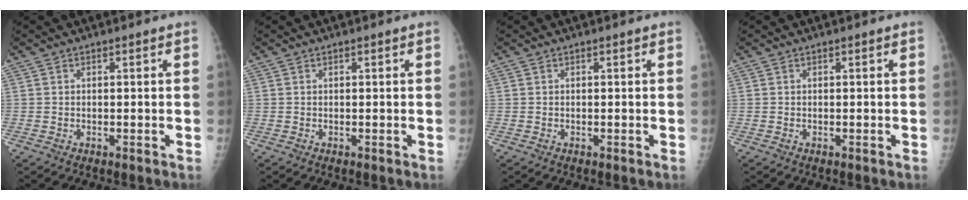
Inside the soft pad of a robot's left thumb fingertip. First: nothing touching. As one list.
[{"total": 0.0}, {"total": 0.0}, {"total": 0.0}]